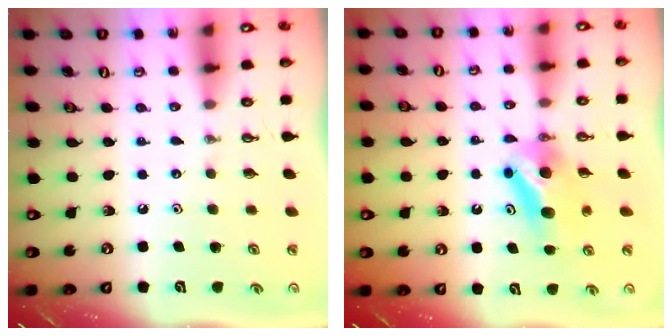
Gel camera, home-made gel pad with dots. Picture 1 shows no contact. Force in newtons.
{"total": 6.8, "press": 6.3, "slide": 2.5}